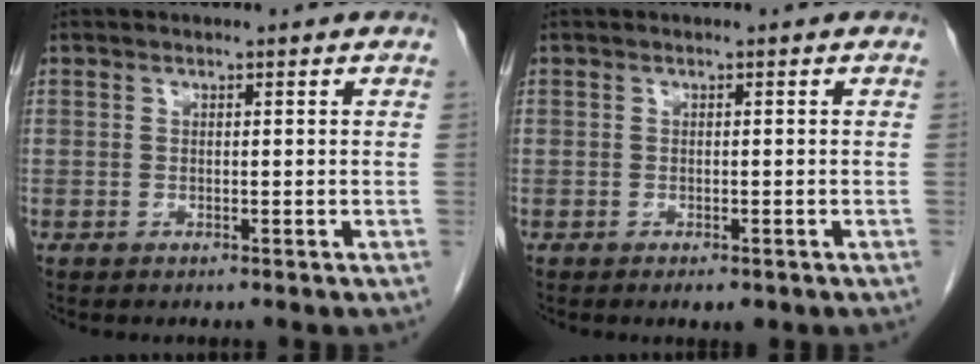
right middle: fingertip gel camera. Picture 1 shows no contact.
{"total": 1.7, "force": [-1.0, 0.7, 1.1], "torque": [-0.013, -0.001, -0.008]}